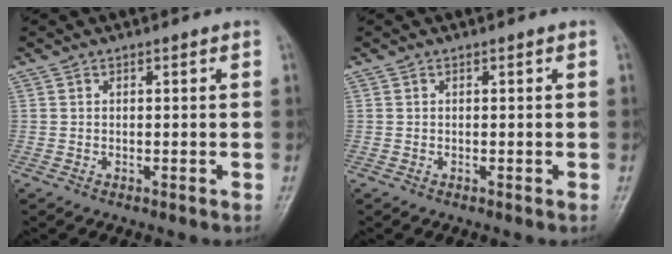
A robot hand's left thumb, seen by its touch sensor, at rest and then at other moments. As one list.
[{"total": 0.0}]